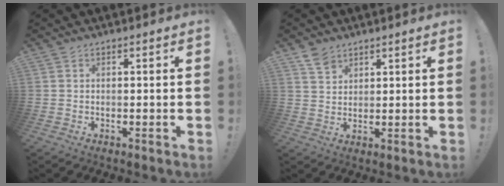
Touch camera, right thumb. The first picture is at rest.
{"total": 5.1, "force": [3.9, 2.9, 1.3], "torque": [-0.021, -0.021, 0.075]}